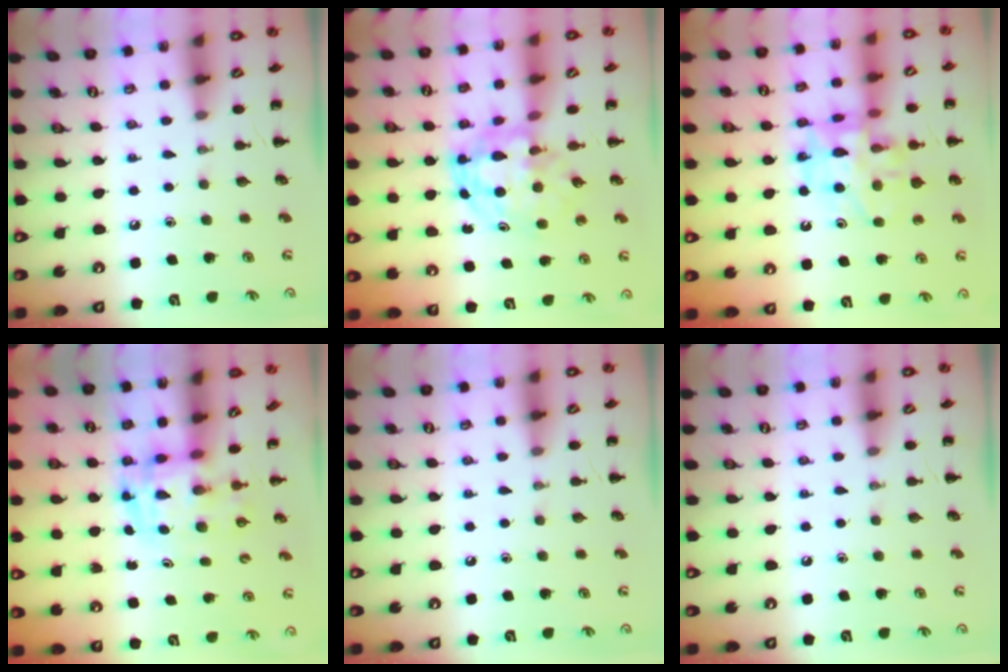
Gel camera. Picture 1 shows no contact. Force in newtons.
{"total": 5.0, "press": 4.9, "slide": 1.2}
{"total": 15.4, "press": 15.1, "slide": 3.2}
{"total": 3.4, "press": 3.4, "slide": 0.6}
{"total": 0.0}
{"total": 0.0}